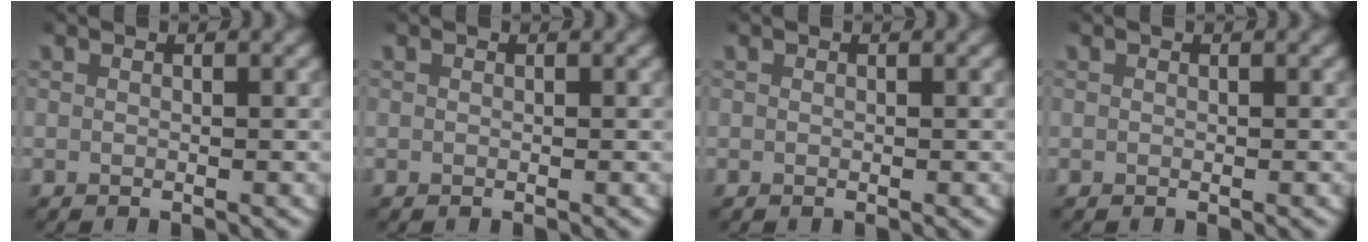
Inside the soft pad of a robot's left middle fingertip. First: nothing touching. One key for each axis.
{"total": 0.0}
{"total": 0.0}
{"total": 0.0}